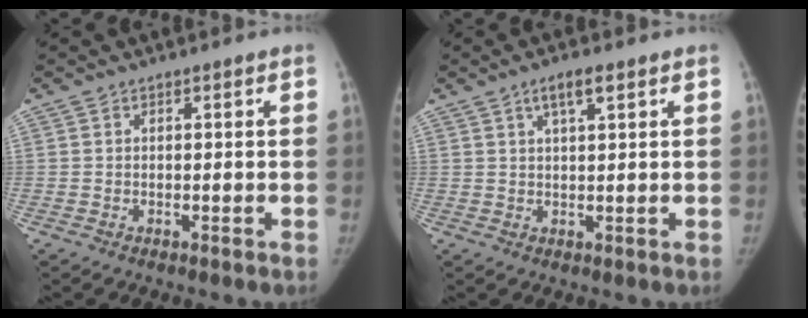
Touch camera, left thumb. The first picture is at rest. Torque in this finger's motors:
{"motor_torque": [0.02, -0.01, 0.56, -0.28, -0.01]}